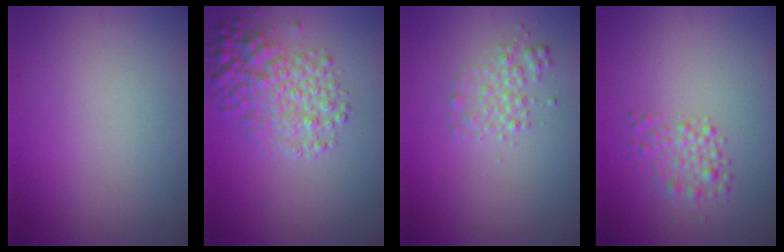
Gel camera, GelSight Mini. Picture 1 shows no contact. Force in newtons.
{"total": 4.4, "press": 4.4, "slide": 0.1}
{"total": 1.8, "press": 1.8, "slide": 0.0}
{"total": 1.9, "press": 1.9, "slide": 0.0}